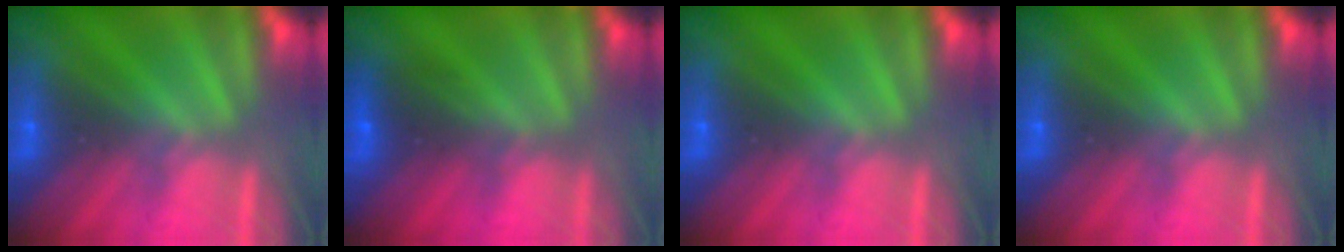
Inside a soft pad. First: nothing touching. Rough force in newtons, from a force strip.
{"total": 2.4}
{"total": 0.0}
{"total": 0.0}